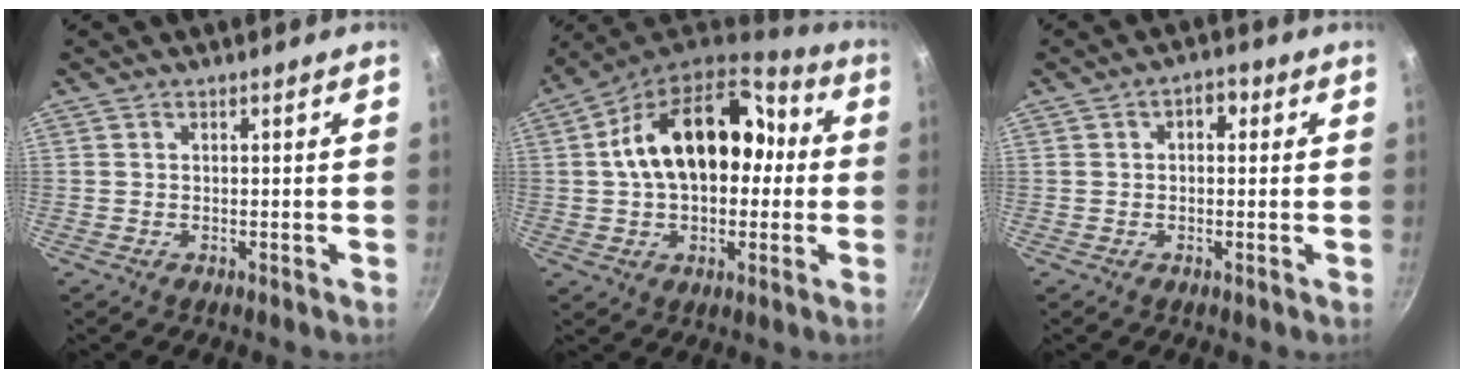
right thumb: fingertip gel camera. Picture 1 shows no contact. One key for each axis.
{"total": 21.6, "fx": 2.1, "fy": 14.1, "fz": 16.2, "tx": -0.238, "ty": 0.044, "tz": 0.019}
{"total": 3.3, "fx": 0.7, "fy": 2.2, "fz": 2.3, "tx": -0.016, "ty": 0.008, "tz": 0.003}